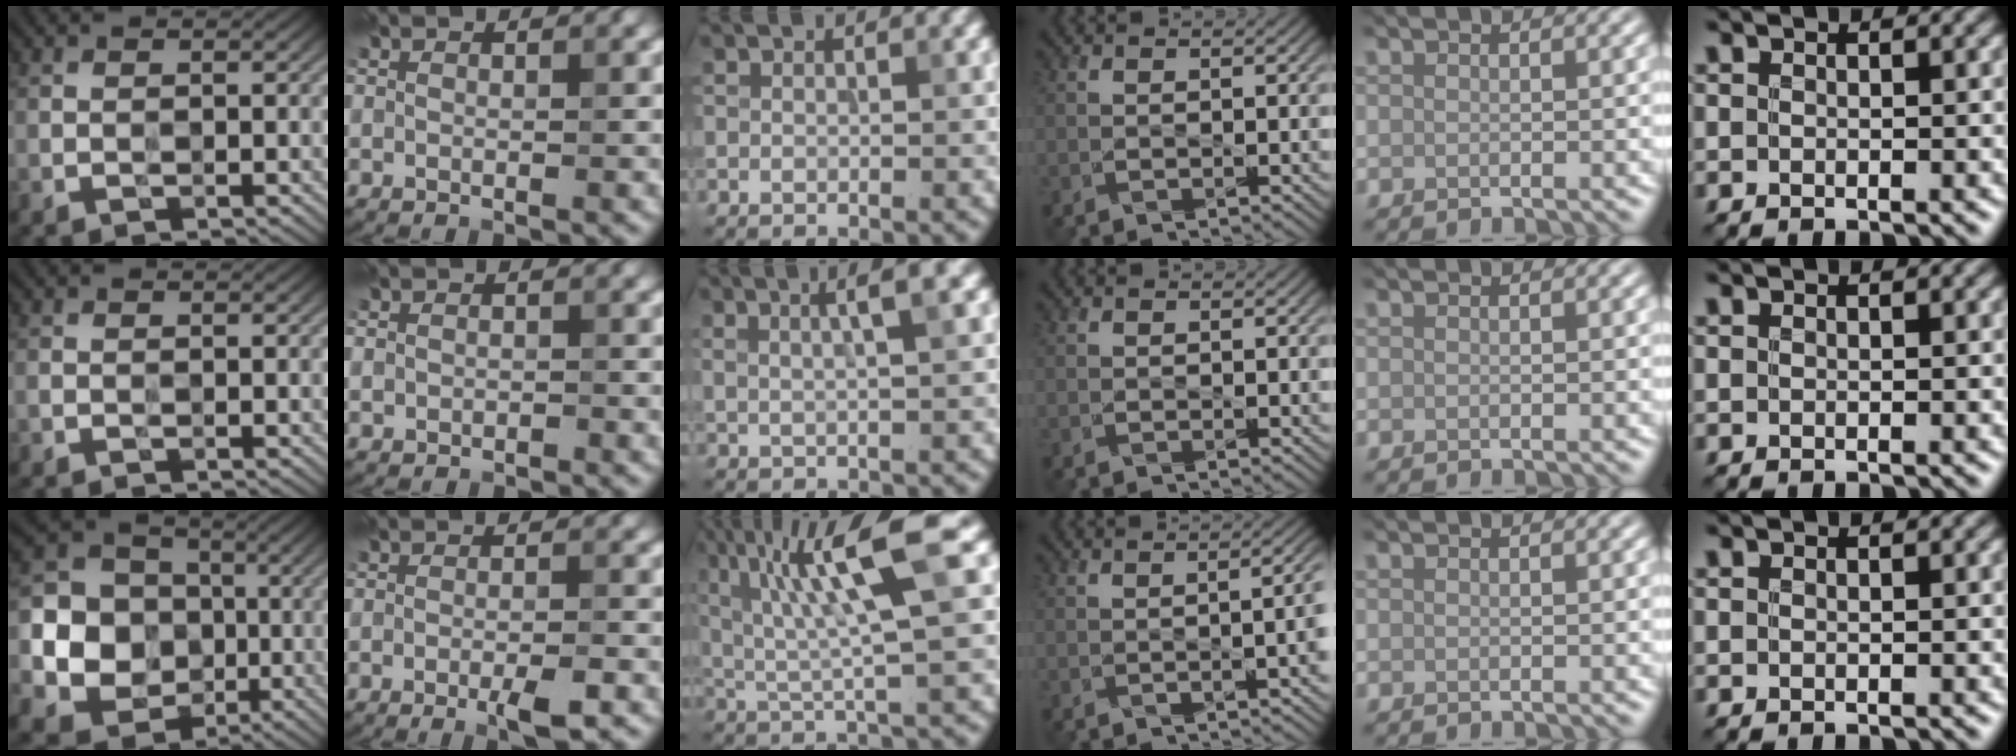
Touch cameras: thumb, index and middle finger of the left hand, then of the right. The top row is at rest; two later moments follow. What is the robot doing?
{"motion": "wipe", "object": "measuring cup"}